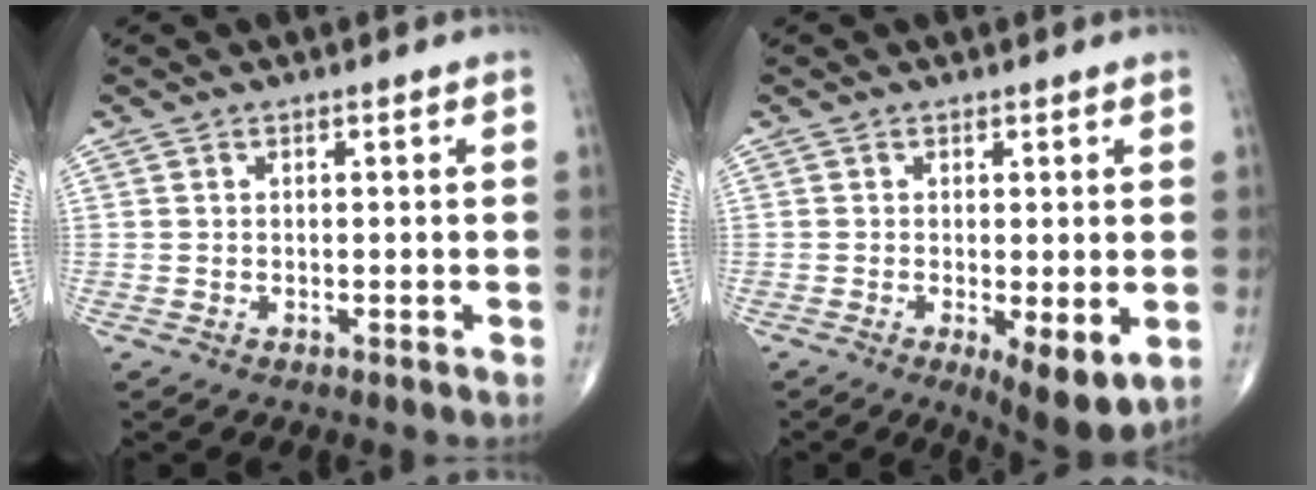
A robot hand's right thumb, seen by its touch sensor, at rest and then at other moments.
{"total": 7.4, "force": [-1.6, 2.3, 6.8], "torque": [-0.101, -0.023, -0.021]}